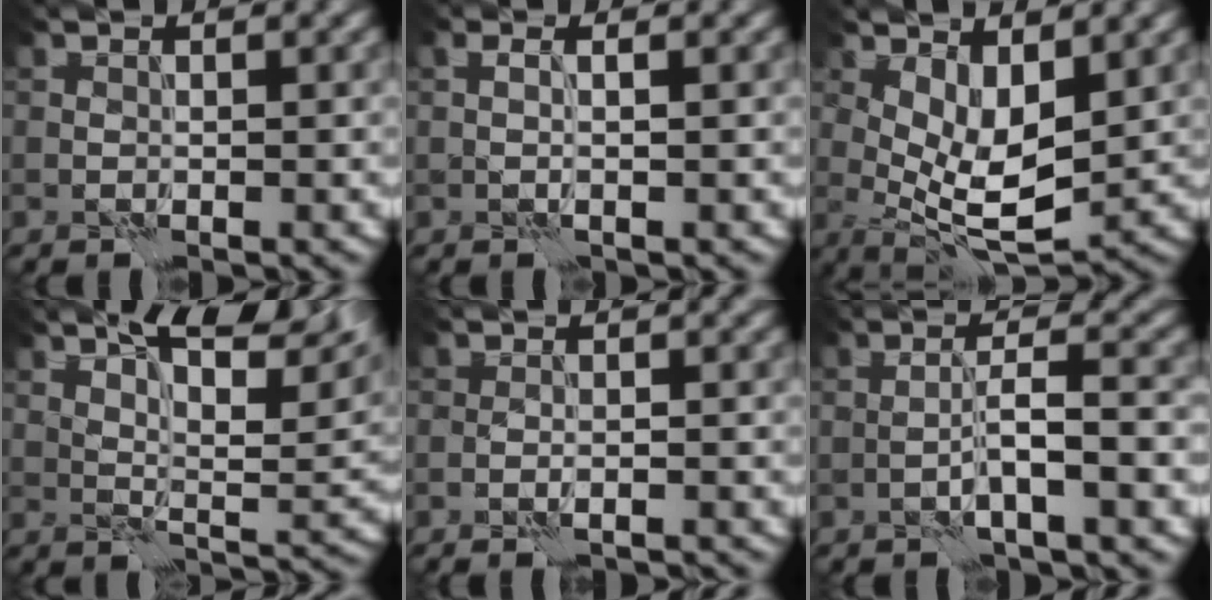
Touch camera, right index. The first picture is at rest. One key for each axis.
{"total": 1.4, "fx": 0.2, "fy": 0.4, "fz": 1.3, "tx": -0.024, "ty": 0.000, "tz": 0.001}
{"total": 6.1, "fx": 1.1, "fy": 2.5, "fz": 5.5, "tx": -0.097, "ty": -0.010, "tz": 0.023}
{"total": 10.8, "fx": 7.0, "fy": 2.6, "fz": 7.8, "tx": -0.109, "ty": 0.018, "tz": 0.100}
{"total": 2.1, "fx": -1.8, "fy": 0.3, "fz": 1.1, "tx": -0.017, "ty": 0.010, "tz": -0.027}
{"total": 3.2, "fx": -0.8, "fy": 0.3, "fz": 3.1, "tx": -0.056, "ty": 0.009, "tz": -0.019}